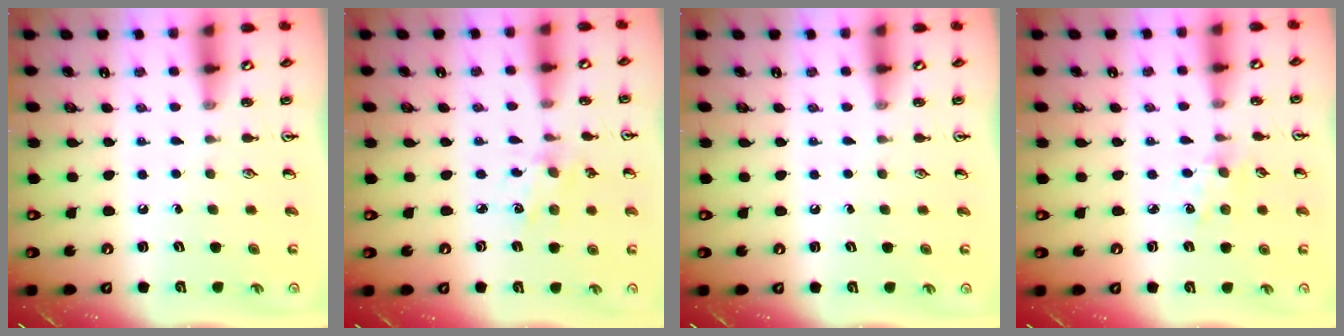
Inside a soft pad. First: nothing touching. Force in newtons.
{"total": 3.2, "press": 3.2, "slide": 0.4}
{"total": 0.0}
{"total": 3.0, "press": 3.0, "slide": 0.4}